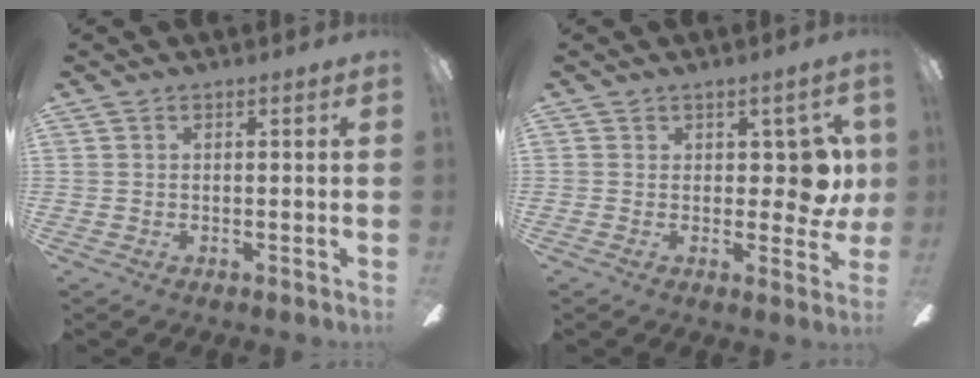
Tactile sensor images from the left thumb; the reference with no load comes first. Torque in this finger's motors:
{"motor_torque": [0.02, 0.01, -0.01, -0.04, 0.01]}